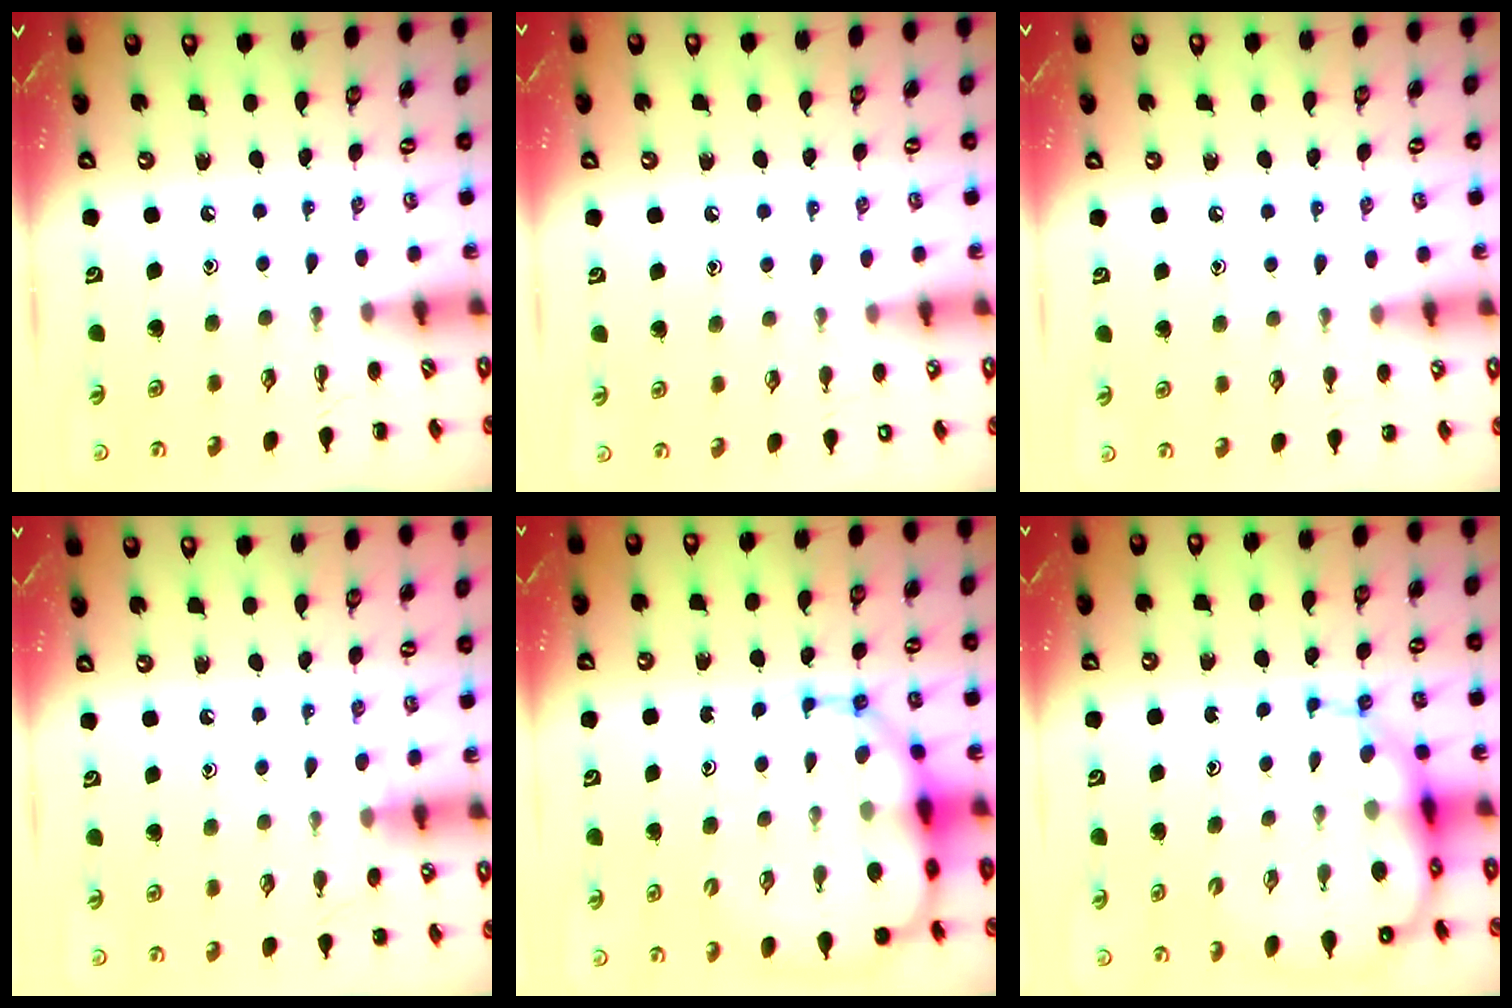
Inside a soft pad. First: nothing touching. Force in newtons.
{"total": 6.6, "press": 6.4, "slide": 1.6}
{"total": 6.2, "press": 5.8, "slide": 2.1}
{"total": 6.9, "press": 6.4, "slide": 2.7}
{"total": 14.3, "press": 13.7, "slide": 3.8}
{"total": 12.6, "press": 12.0, "slide": 3.6}